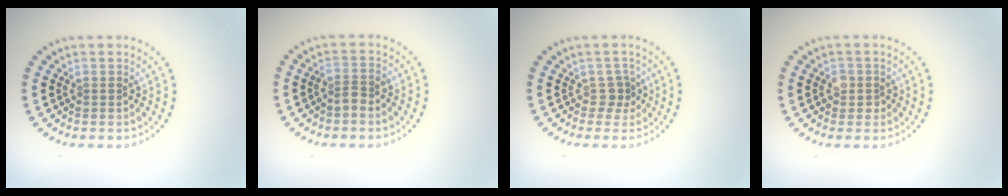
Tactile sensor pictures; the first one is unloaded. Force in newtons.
{"total": 1.5, "press": 1.3, "slide": 0.8}
{"total": 1.5, "press": 1.0, "slide": 1.1}
{"total": 1.5, "press": 1.3, "slide": 0.6}